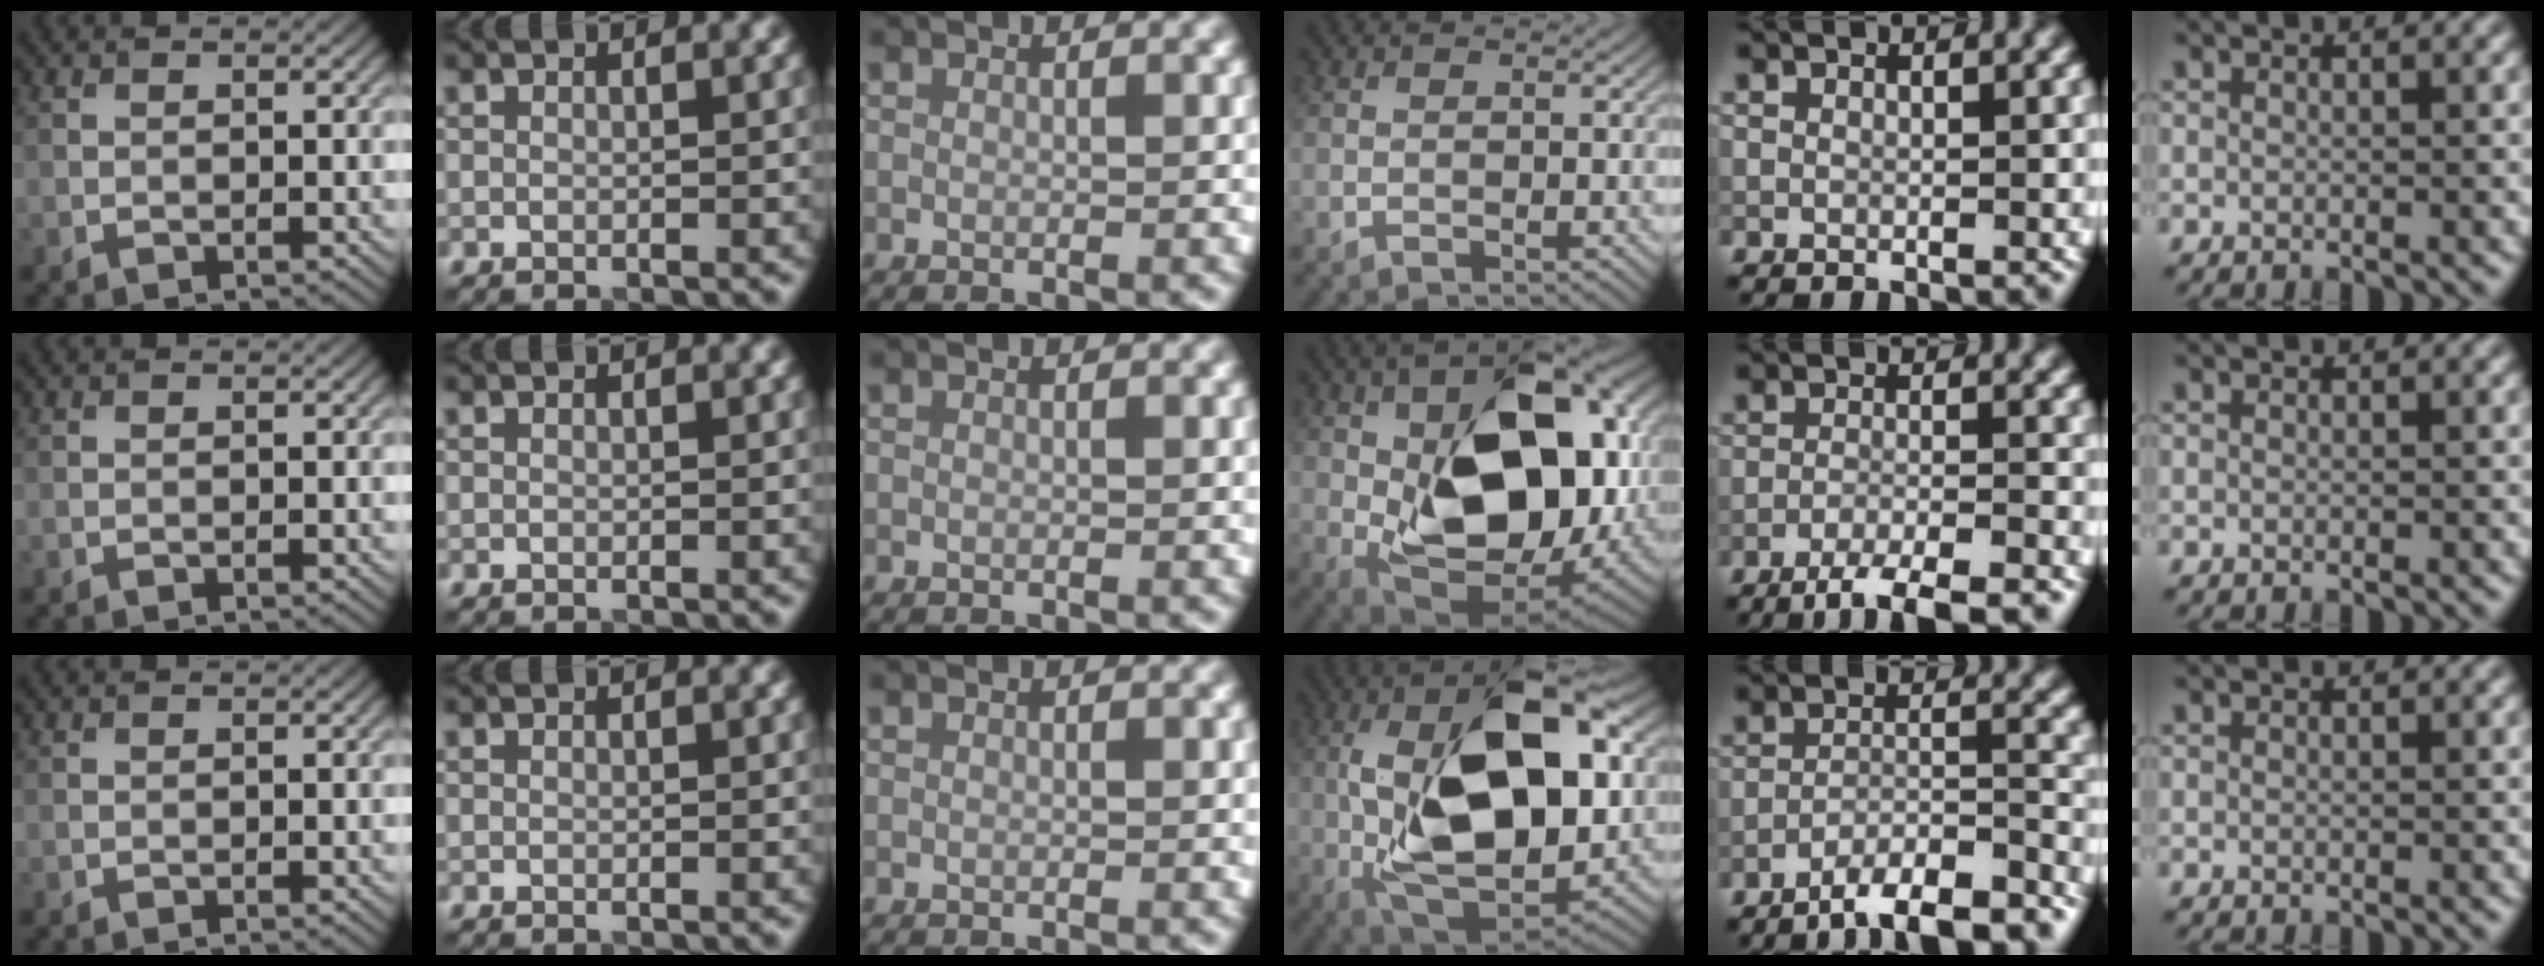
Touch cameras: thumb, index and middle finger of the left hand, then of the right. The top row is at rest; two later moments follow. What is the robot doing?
{"motion": "lift_and_place", "object": "calculator"}